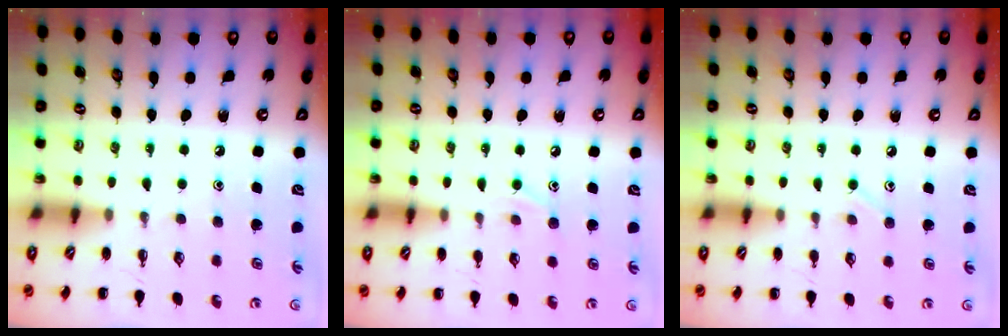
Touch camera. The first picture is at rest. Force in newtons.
{"total": 7.5, "press": 7.3, "slide": 2.1}
{"total": 4.4, "press": 4.2, "slide": 1.5}